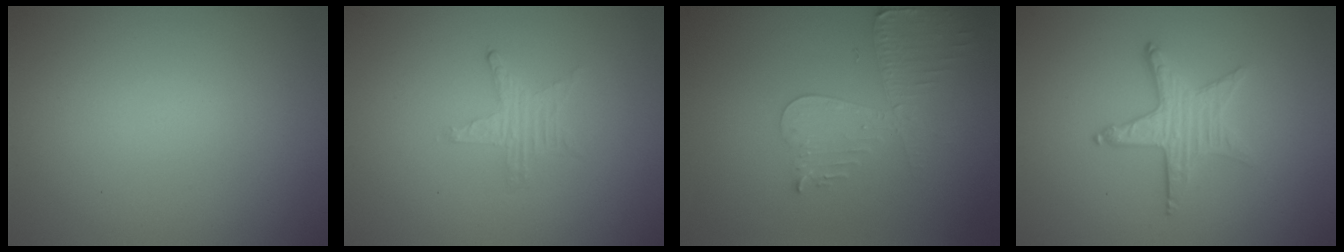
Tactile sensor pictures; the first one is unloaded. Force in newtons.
{"total": 0.5, "press": 0.5, "slide": 0.1}
{"total": 3.6, "press": 3.2, "slide": 1.8}
{"total": 3.5, "press": 2.9, "slide": 2.0}